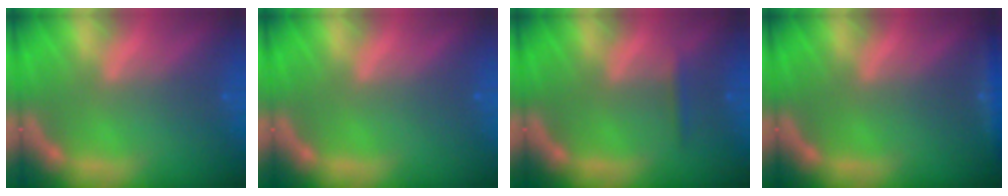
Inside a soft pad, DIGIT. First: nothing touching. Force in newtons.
{"total": 0.0}
{"total": 0.9}
{"total": 1.9}